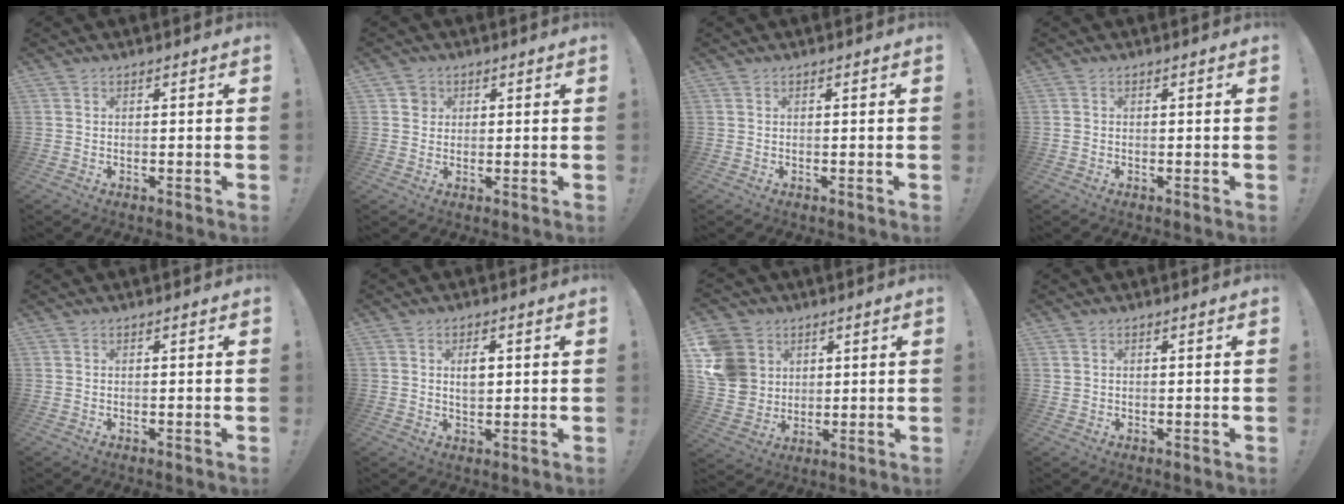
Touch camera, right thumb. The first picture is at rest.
{"total": 3.0, "force": [0.8, 2.8, 0.8], "torque": [-0.005, 0.002, 0.013]}
{"total": 0.0}
{"total": 0.6, "force": [-0.2, 0.6, 0.0], "torque": [-0.005, 0.004, -0.003]}
{"total": 0.0}
{"total": 4.2, "force": [0.7, 2.7, 3.2], "torque": [-0.042, -0.001, 0.006]}
{"total": 12.7, "force": [3.4, 11.4, 4.4], "torque": [-0.085, -0.009, 0.075]}
{"total": 0.7, "force": [0.3, 0.6, 0.1], "torque": [-0.008, 0.004, 0.008]}